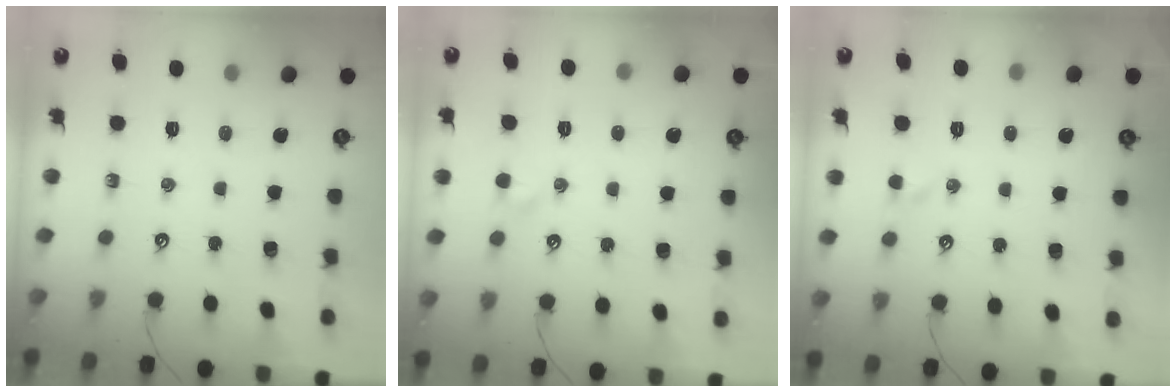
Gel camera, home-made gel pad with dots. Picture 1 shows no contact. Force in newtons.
{"total": 0.0}
{"total": 1.1, "press": 0.8, "slide": 0.7}